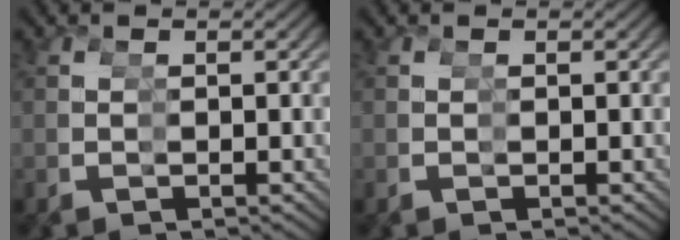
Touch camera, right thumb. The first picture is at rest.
{"total": 0.0}